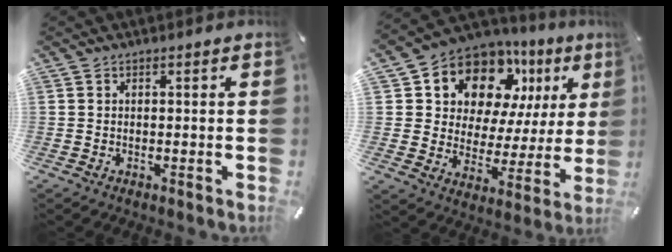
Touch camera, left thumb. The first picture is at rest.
{"total": 13.2, "force": [8.6, 8.8, 5.0], "torque": [-0.085, -0.064, 0.155]}